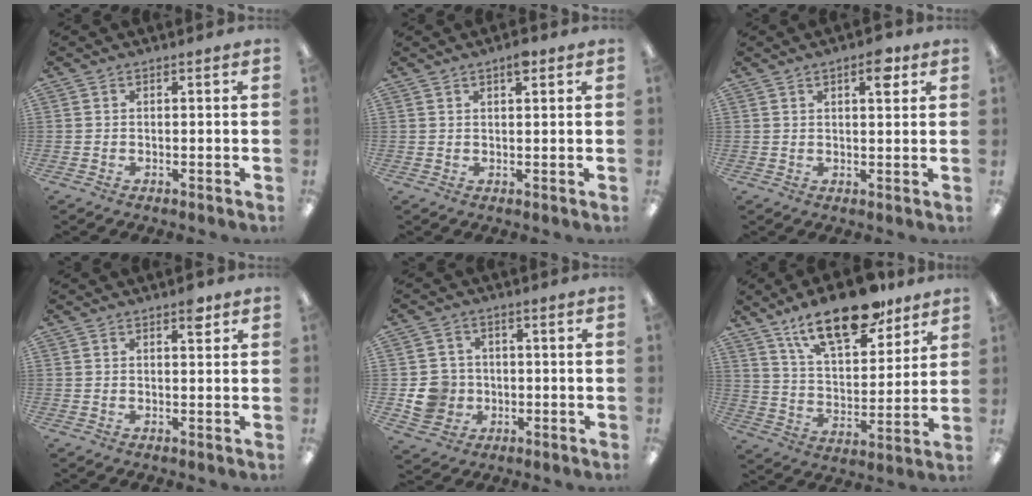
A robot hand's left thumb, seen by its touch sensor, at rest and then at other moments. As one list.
[{"total": 2.7, "force": [2.0, 0.8, 1.8], "torque": [-0.021, -0.004, 0.031]}, {"total": 5.4, "force": [3.0, 2.0, 4.0], "torque": [-0.045, -0.010, 0.044]}, {"total": 3.0, "force": [1.9, 1.2, 2.0], "torque": [-0.010, -0.011, 0.027]}, {"total": 7.7, "force": [-1.2, 7.3, 2.1], "torque": [-0.045, 0.015, -0.014]}, {"total": 19.7, "force": [13.9, 7.9, 11.5], "torque": [-0.181, -0.071, 0.235]}]